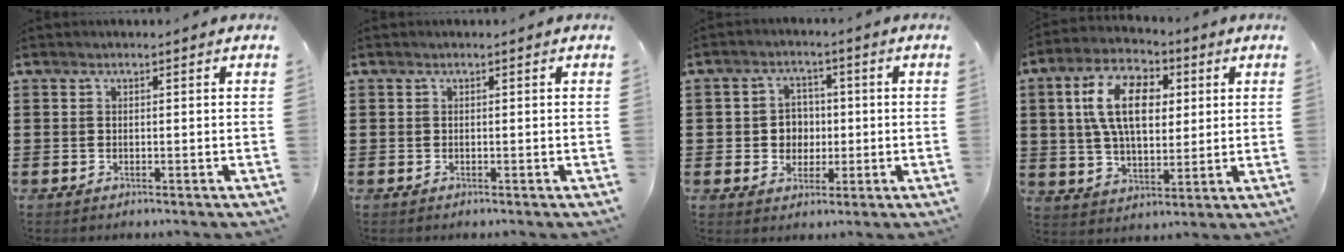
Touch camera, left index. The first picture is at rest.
{"total": 0.0}
{"total": 4.5, "force": [-0.2, 4.2, 1.7], "torque": [-0.039, 0.009, -0.008]}
{"total": 11.4, "force": [3.2, 6.4, 8.8], "torque": [-0.186, 0.016, 0.054]}